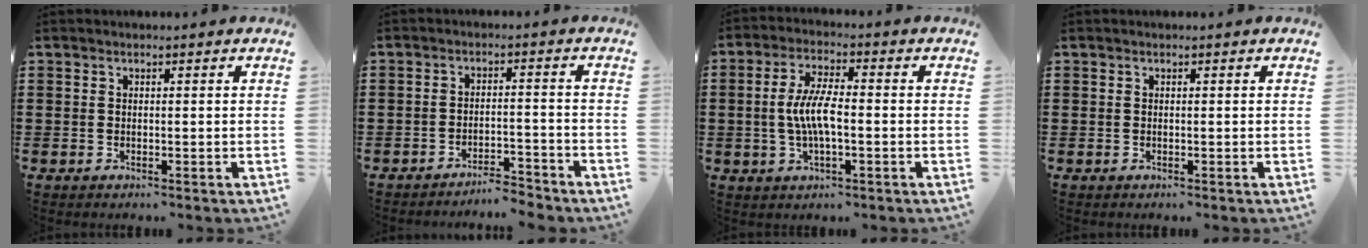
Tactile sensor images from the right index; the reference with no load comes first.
{"total": 3.8, "force": [-3.8, -0.2, 0.4], "torque": [-0.012, -0.001, -0.080]}
{"total": 6.5, "force": [-0.7, 1.9, 6.2], "torque": [-0.137, -0.004, -0.023]}
{"total": 0.0}